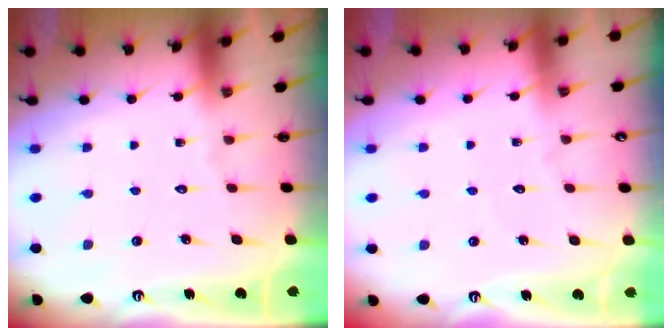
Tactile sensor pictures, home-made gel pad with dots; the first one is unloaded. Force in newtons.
{"total": 2.1, "press": 2.1, "slide": 0.1}